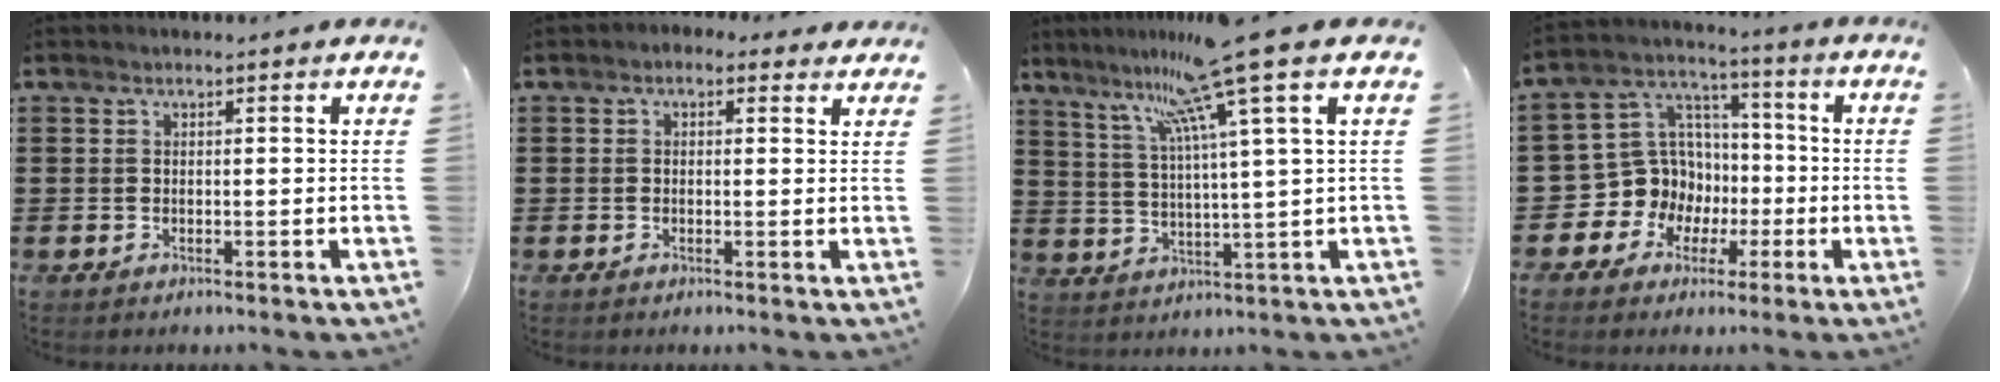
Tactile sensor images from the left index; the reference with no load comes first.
{"total": 1.3, "force": [0.4, 1.1, 0.6], "torque": [-0.016, 0.007, 0.006]}
{"total": 11.0, "force": [7.4, -2.0, 7.9], "torque": [-0.168, -0.038, 0.110]}
{"total": 10.0, "force": [-1.5, 9.6, 2.0], "torque": [-0.095, -0.002, -0.020]}